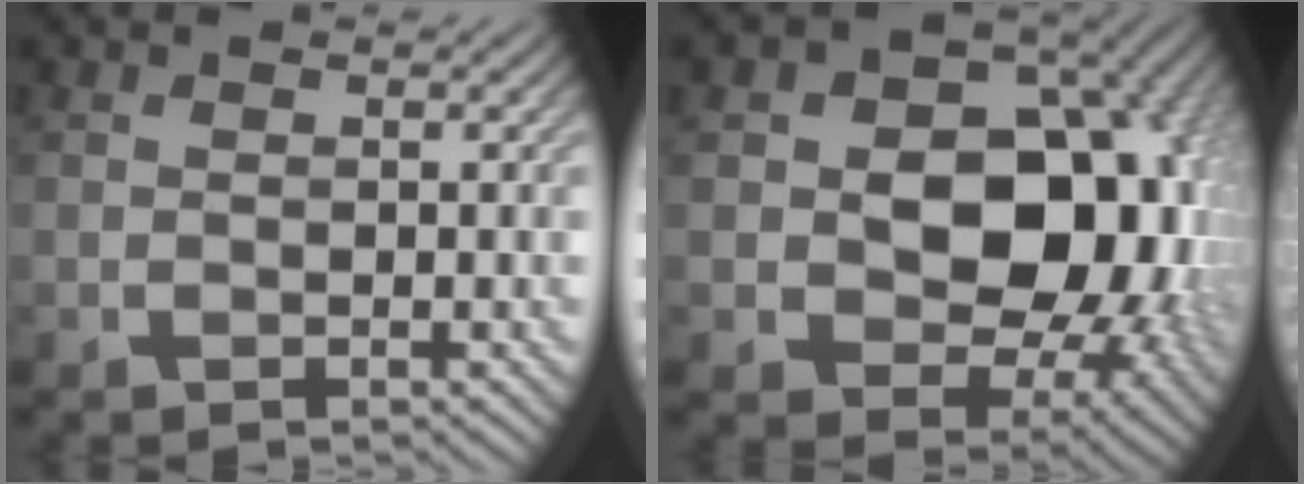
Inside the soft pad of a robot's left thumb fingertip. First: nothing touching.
{"total": 16.7, "force": [0.6, 12.1, 11.5], "torque": [-0.133, -0.009, 0.011]}